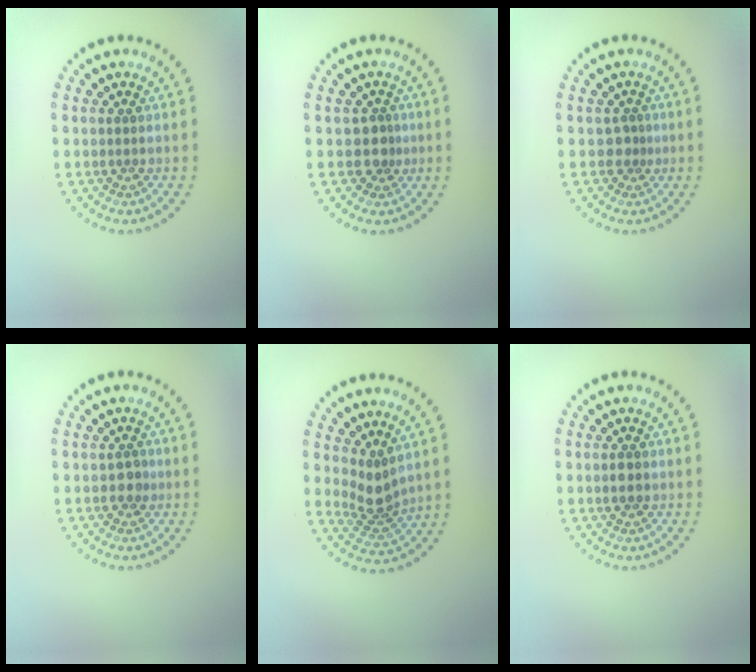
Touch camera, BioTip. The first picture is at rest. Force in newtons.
{"total": 1.8, "press": 1.5, "slide": 1.1}
{"total": 1.1, "press": 0.6, "slide": 0.9}
{"total": 1.3, "press": 1.2, "slide": 0.4}
{"total": 2.8, "press": 2.1, "slide": 1.9}
{"total": 1.5, "press": 1.5, "slide": 0.1}